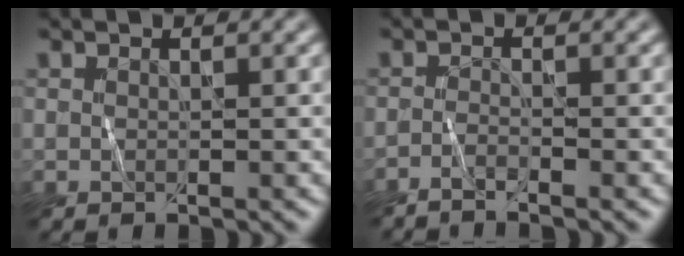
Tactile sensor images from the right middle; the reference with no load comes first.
{"total": 1.9, "force": [-1.6, 0.0, 0.9], "torque": [-0.025, 0.004, -0.036]}